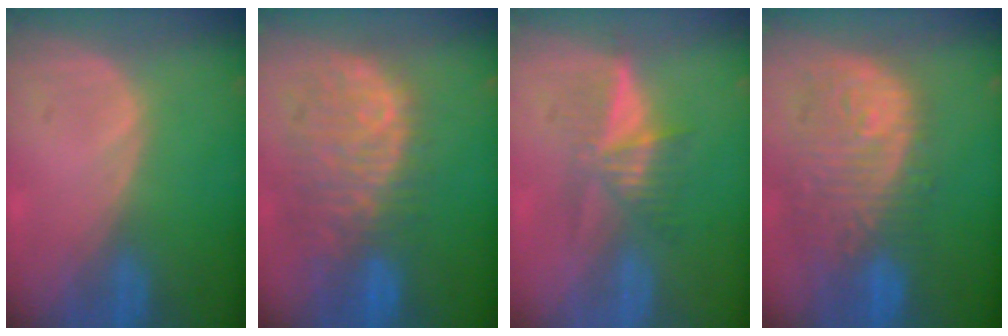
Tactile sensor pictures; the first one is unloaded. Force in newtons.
{"total": 11.4, "press": 9.7, "slide": 5.9}
{"total": 5.2, "press": 4.8, "slide": 1.8}
{"total": 11.9, "press": 10.5, "slide": 5.6}